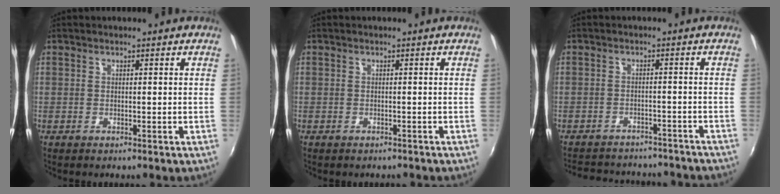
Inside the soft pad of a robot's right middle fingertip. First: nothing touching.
{"total": 1.3, "force": [-1.1, 0.5, 0.4], "torque": [-0.012, -0.003, -0.013]}
{"total": 17.9, "force": [-15.7, 5.8, 6.4], "torque": [-0.133, 0.012, -0.195]}